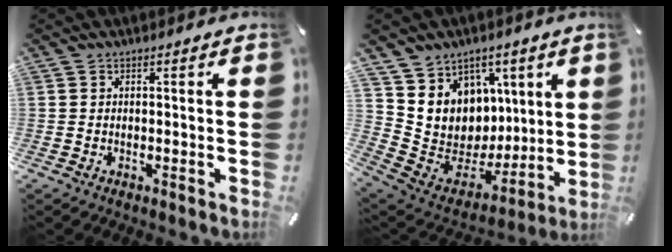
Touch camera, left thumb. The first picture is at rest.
{"total": 10.3, "force": [2.8, 9.9, 0.3], "torque": [-0.010, -0.053, 0.079]}